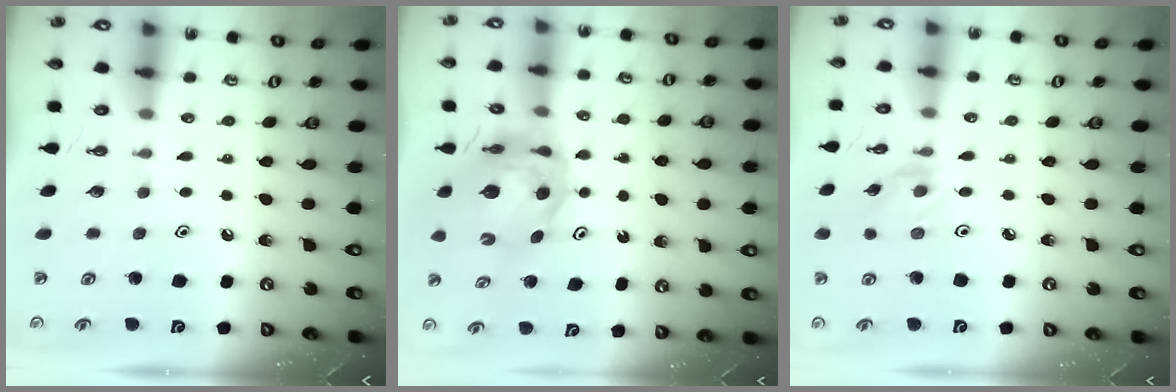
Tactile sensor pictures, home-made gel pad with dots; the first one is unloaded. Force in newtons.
{"total": 9.5, "press": 9.4, "slide": 1.4}
{"total": 0.5, "press": 0.5, "slide": 0.1}